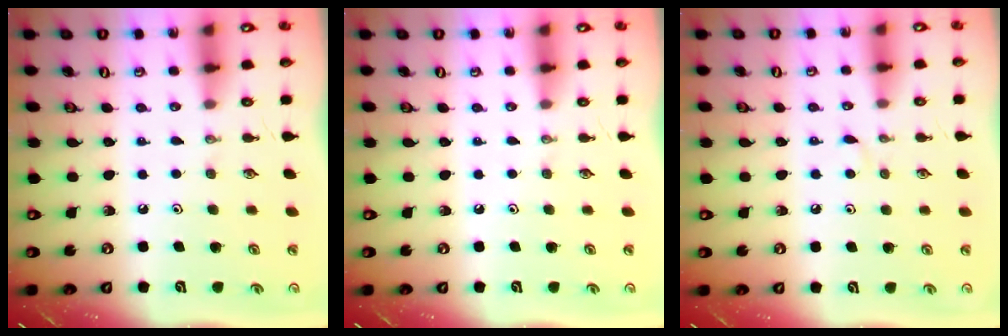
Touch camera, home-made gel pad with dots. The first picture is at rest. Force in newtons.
{"total": 0.0}
{"total": 3.3, "press": 3.2, "slide": 0.4}